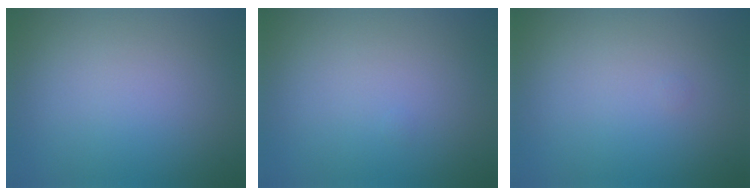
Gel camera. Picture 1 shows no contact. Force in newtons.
{"total": 0.0}
{"total": 0.0}